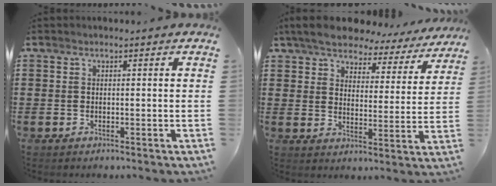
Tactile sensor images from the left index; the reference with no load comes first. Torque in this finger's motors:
{"motor_torque": [1.04, -1.10, 0.71, 0.21]}